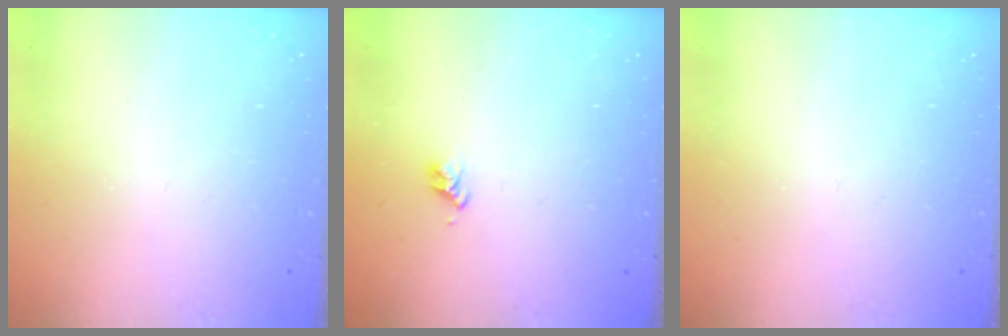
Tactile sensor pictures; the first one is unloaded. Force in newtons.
{"total": 2.7, "press": 2.7, "slide": 0.2}
{"total": 0.0}